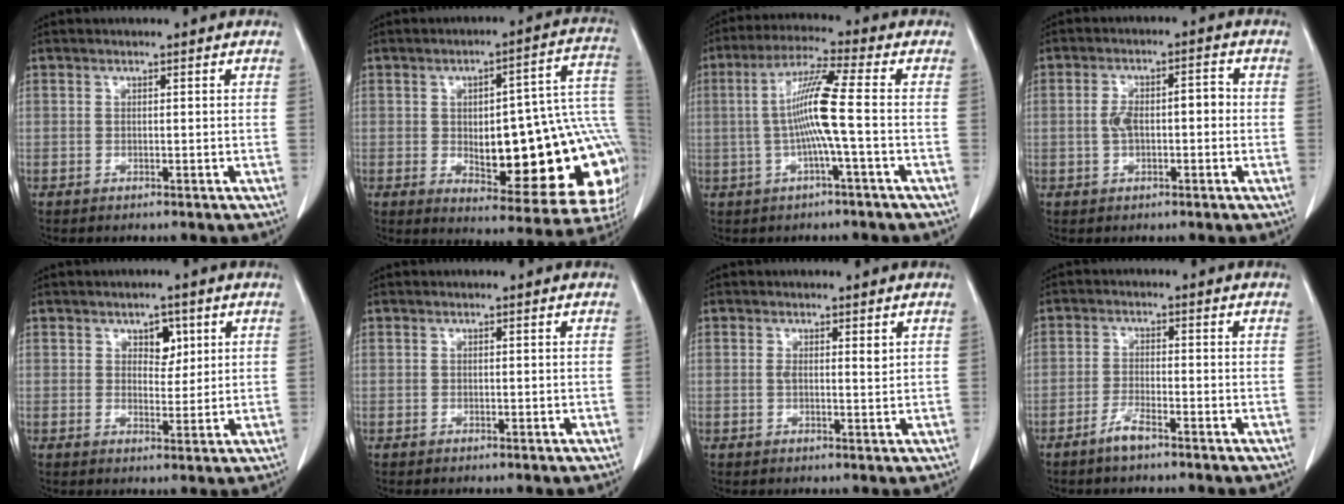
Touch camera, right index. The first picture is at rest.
{"total": 24.2, "force": [-3.0, 7.1, 22.9], "torque": [-0.209, 0.031, -0.015]}
{"total": 8.6, "force": [-0.7, -1.0, 8.6], "torque": [-0.168, 0.012, -0.014]}
{"total": 5.7, "force": [-0.4, 2.4, 5.1], "torque": [-0.102, 0.029, -0.007]}
{"total": 3.4, "force": [1.6, 2.1, 2.1], "torque": [-0.023, 0.002, 0.024]}
{"total": 0.0}
{"total": 1.9, "force": [0.7, 0.5, 1.7], "torque": [-0.031, -0.002, 0.012]}
{"total": 3.1, "force": [-2.3, 0.4, 2.1], "torque": [-0.046, 0.000, -0.042]}